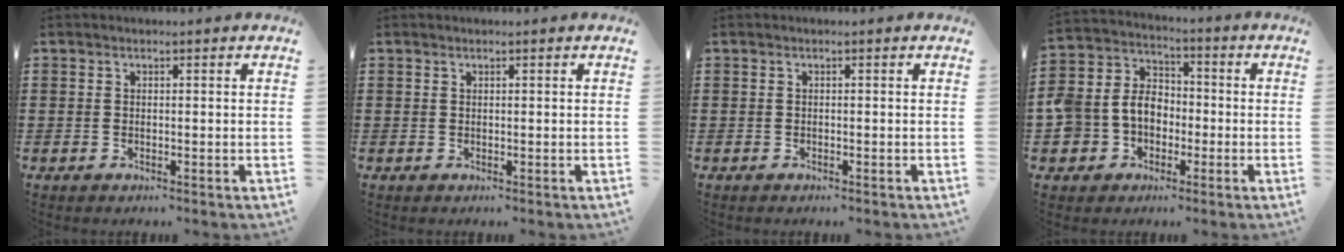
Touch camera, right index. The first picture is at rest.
{"total": 0.0}
{"total": 0.0}
{"total": 6.8, "force": [-1.4, 6.1, 2.6], "torque": [-0.094, 0.005, -0.035]}